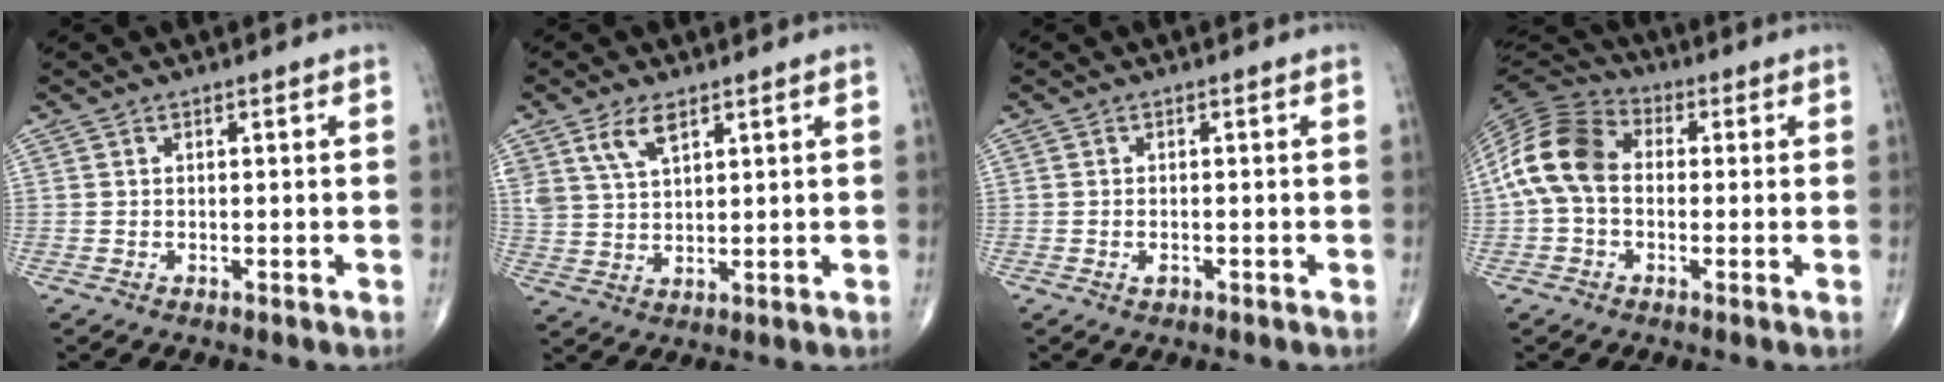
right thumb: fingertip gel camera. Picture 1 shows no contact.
{"total": 6.0, "force": [3.6, 2.8, 3.9], "torque": [-0.071, -0.016, 0.075]}
{"total": 0.9, "force": [-0.5, 0.5, 0.6], "torque": [-0.009, 0.003, -0.007]}
{"total": 12.3, "force": [0.0, 8.8, 8.6], "torque": [-0.168, 0.033, -0.015]}